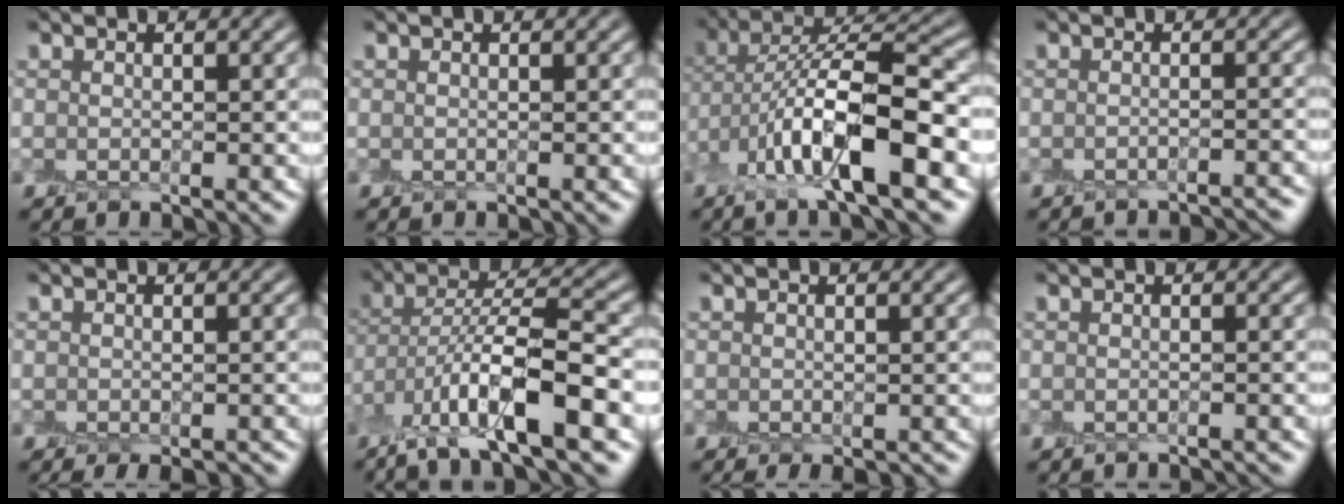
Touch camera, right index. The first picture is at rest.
{"total": 0.0}
{"total": 9.7, "force": [-3.8, 2.9, 8.5], "torque": [-0.158, 0.007, -0.075]}
{"total": 2.6, "force": [-2.6, 0.0, 0.5], "torque": [0.006, 0.003, -0.033]}
{"total": 2.1, "force": [-1.6, 0.6, 1.2], "torque": [-0.013, -0.009, -0.018]}
{"total": 9.3, "force": [-5.3, 2.0, 7.3], "torque": [-0.137, 0.005, -0.102]}
{"total": 1.5, "force": [-1.2, 0.4, 0.9], "torque": [-0.010, -0.009, -0.014]}
{"total": 1.4, "force": [-1.4, -0.2, 0.1], "torque": [0.004, -0.006, -0.021]}